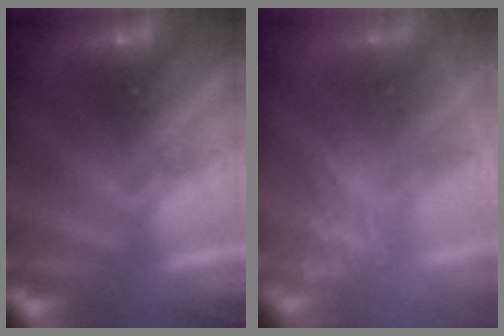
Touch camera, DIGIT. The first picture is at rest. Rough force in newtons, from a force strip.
{"total": 2.4}